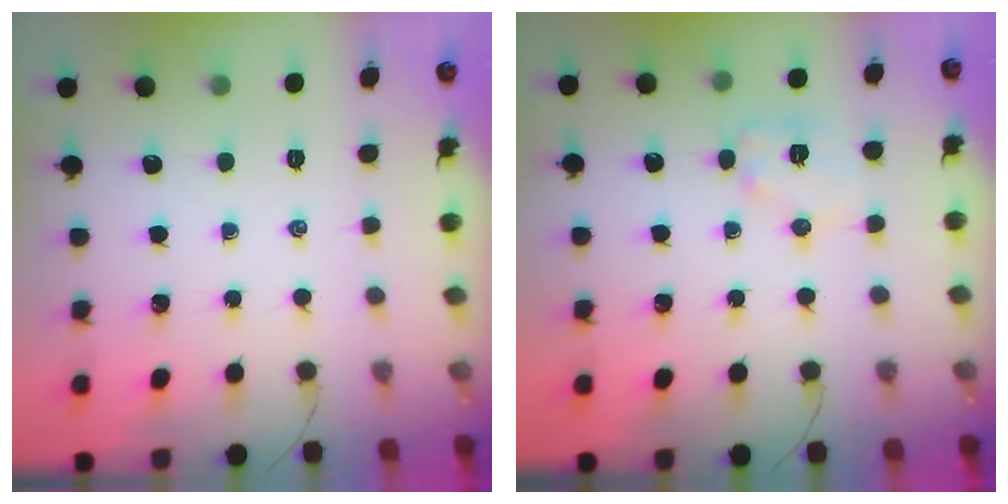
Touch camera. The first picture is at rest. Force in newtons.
{"total": 8.7, "press": 8.6, "slide": 0.3}